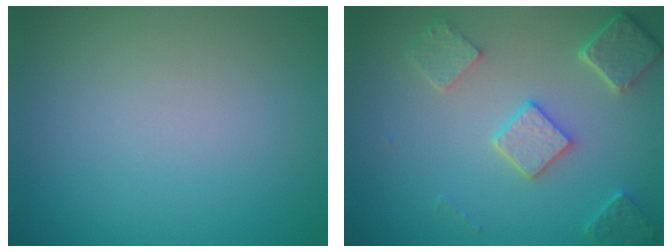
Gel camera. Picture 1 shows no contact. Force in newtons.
{"total": 4.7, "press": 3.9, "slide": 2.8}